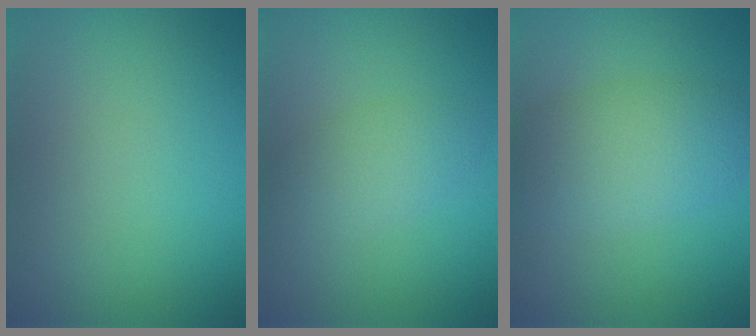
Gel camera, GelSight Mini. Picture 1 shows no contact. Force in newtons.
{"total": 2.7, "press": 2.7, "slide": 0.1}
{"total": 5.4, "press": 5.4, "slide": 0.3}